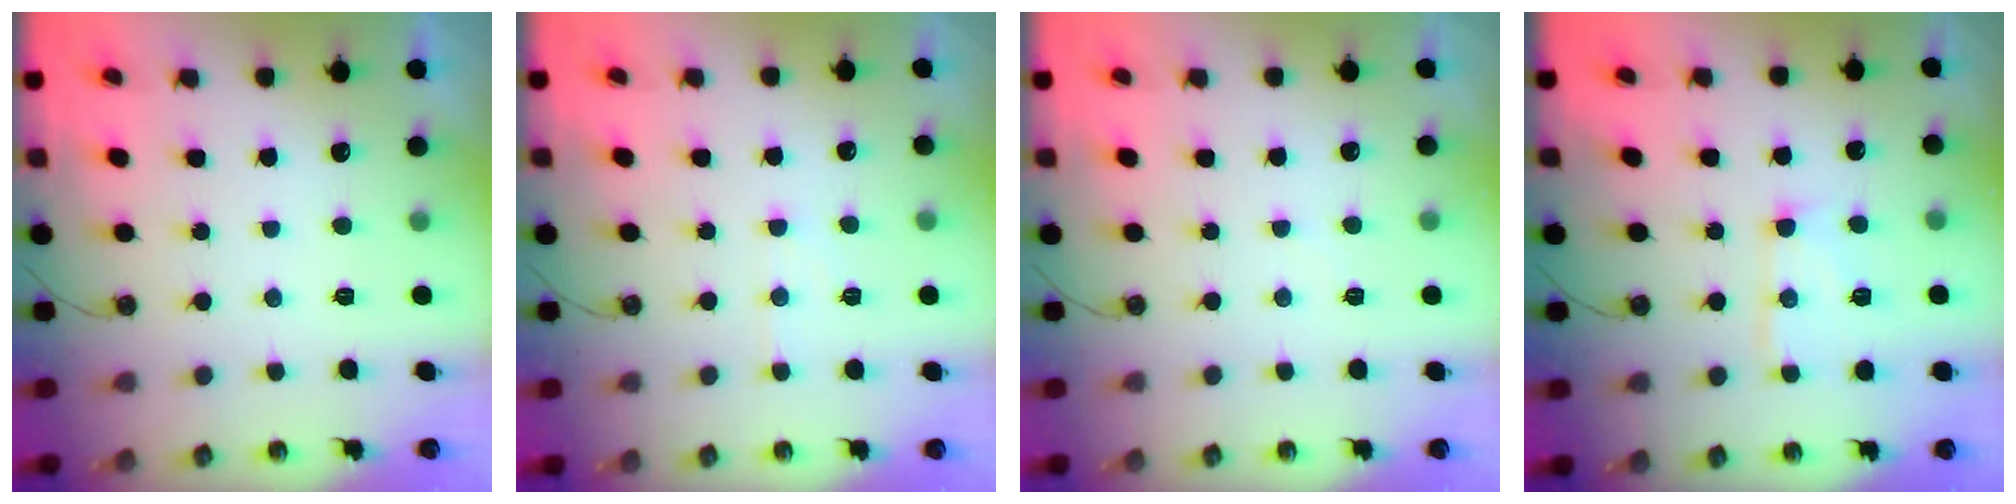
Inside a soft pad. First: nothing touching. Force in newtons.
{"total": 4.3, "press": 4.2, "slide": 0.6}
{"total": 3.2, "press": 3.2, "slide": 0.5}
{"total": 11.0, "press": 10.9, "slide": 1.0}